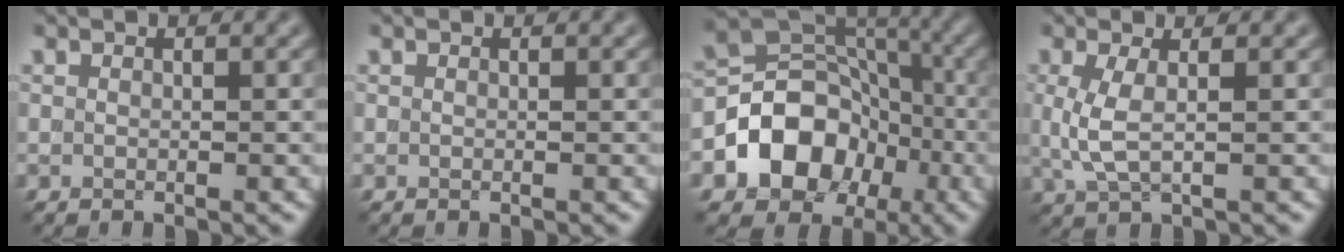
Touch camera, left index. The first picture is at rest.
{"total": 0.0}
{"total": 9.2, "force": [-3.1, 7.2, 4.8], "torque": [-0.059, 0.000, -0.059]}
{"total": 2.9, "force": [0.3, 1.0, 2.7], "torque": [-0.066, -0.004, 0.008]}